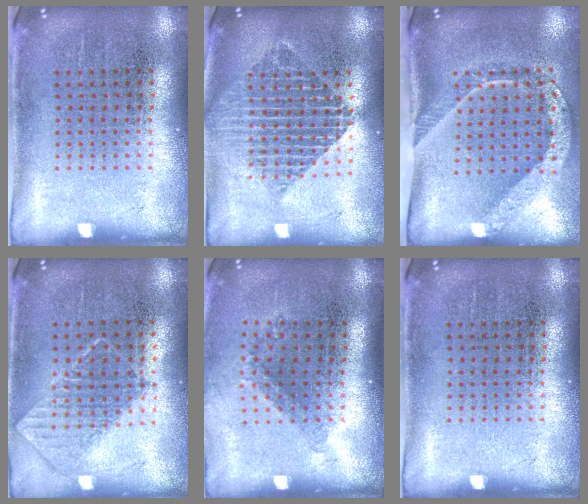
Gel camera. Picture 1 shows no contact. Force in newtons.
{"total": 2.0, "press": 1.6, "slide": 1.2}
{"total": 2.3, "press": 1.5, "slide": 1.7}
{"total": 0.7, "press": 0.7, "slide": 0.1}
{"total": 1.3, "press": 0.8, "slide": 0.9}
{"total": 0.0}